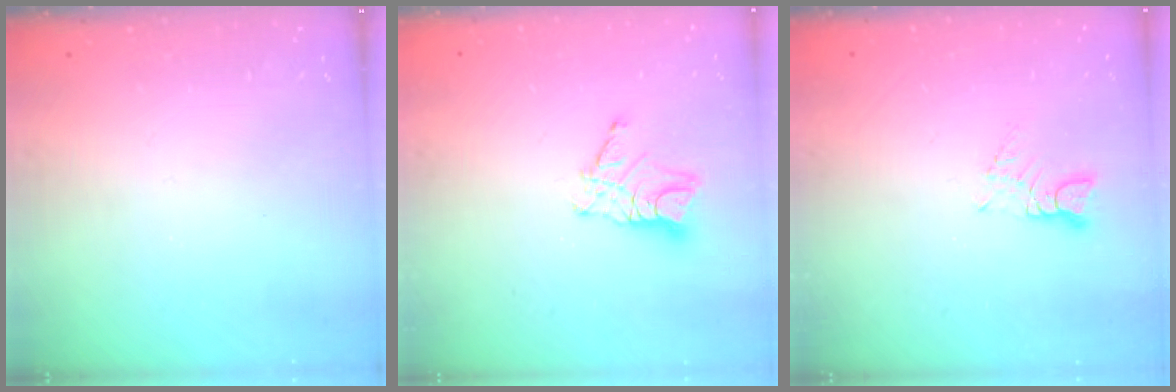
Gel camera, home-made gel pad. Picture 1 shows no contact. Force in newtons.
{"total": 10.5, "press": 10.4, "slide": 0.7}
{"total": 3.0, "press": 3.0, "slide": 0.2}